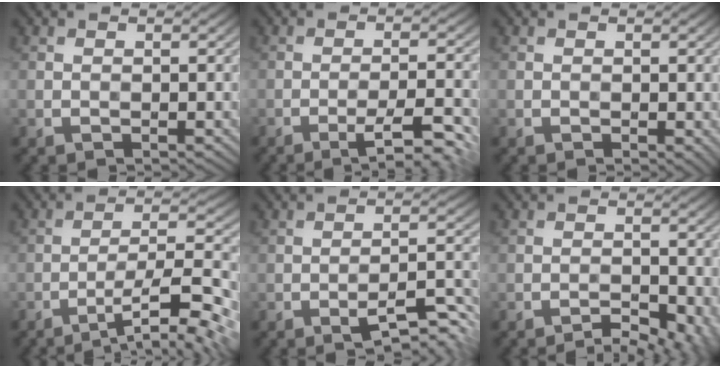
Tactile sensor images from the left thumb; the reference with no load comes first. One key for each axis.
{"total": 6.2, "fx": -3.6, "fy": 1.0, "fz": 4.9, "tx": -0.086, "ty": 0.007, "tz": -0.053}
{"total": 0.8, "fx": -0.1, "fy": 0.4, "fz": 0.7, "tx": -0.011, "ty": -0.004, "tz": -0.002}
{"total": 11.1, "fx": -7.0, "fy": 2.2, "fz": 8.3, "tx": -0.143, "ty": 0.008, "tz": -0.107}
{"total": 6.2, "fx": -4.1, "fy": 1.0, "fz": 4.5, "tx": -0.070, "ty": 0.012, "tz": -0.060}
{"total": 3.9, "fx": -2.8, "fy": 0.9, "fz": 2.6, "tx": -0.042, "ty": 0.002, "tz": -0.041}